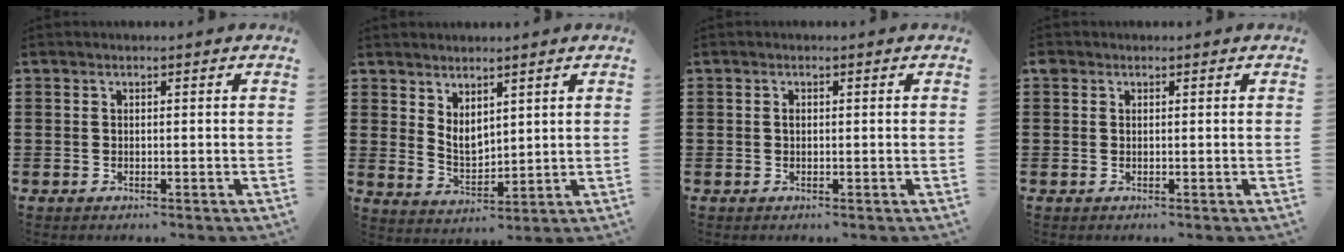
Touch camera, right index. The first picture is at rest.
{"total": 4.0, "force": [2.6, 2.2, 2.1], "torque": [-0.049, -0.002, 0.050]}
{"total": 0.6, "force": [0.0, 0.4, 0.5], "torque": [-0.011, -0.001, 0.001]}
{"total": 0.7, "force": [0.3, 0.7, 0.2], "torque": [-0.006, 0.003, 0.005]}